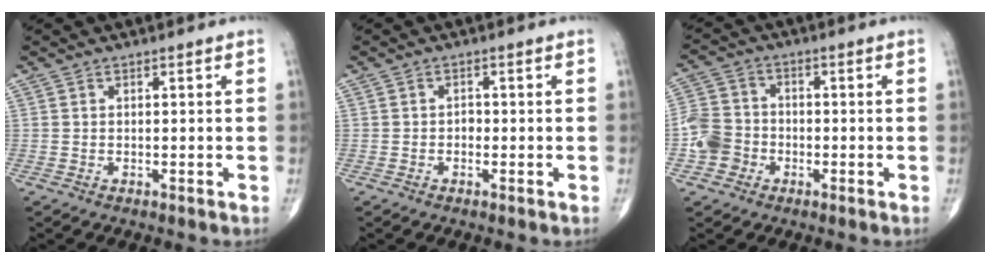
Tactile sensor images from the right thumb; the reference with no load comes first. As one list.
[{"total": 1.2, "force": [-0.4, 0.9, 0.7], "torque": [-0.003, 0.004, -0.011]}, {"total": 6.6, "force": [-2.4, 5.7, 2.3], "torque": [-0.031, 0.023, -0.052]}]